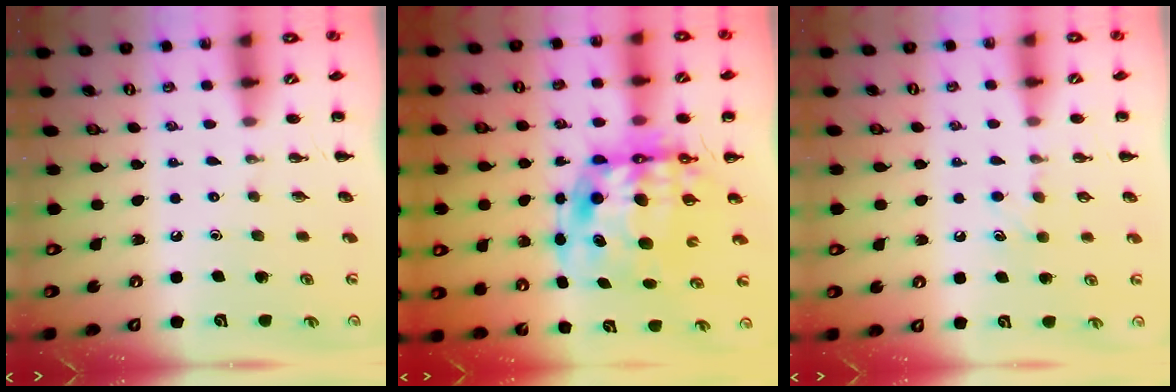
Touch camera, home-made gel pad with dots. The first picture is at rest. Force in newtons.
{"total": 14.1, "press": 13.7, "slide": 3.2}
{"total": 4.2, "press": 4.0, "slide": 1.4}